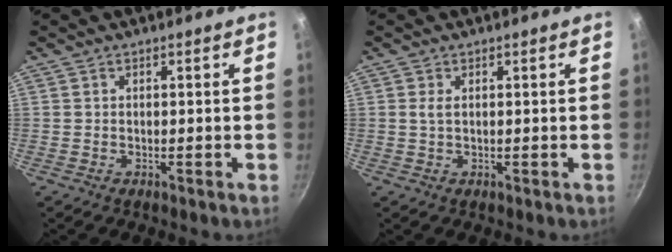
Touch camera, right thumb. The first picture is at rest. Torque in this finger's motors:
{"motor_torque": [-0.49, 0.32, 0.56, 0.02, 0.10]}